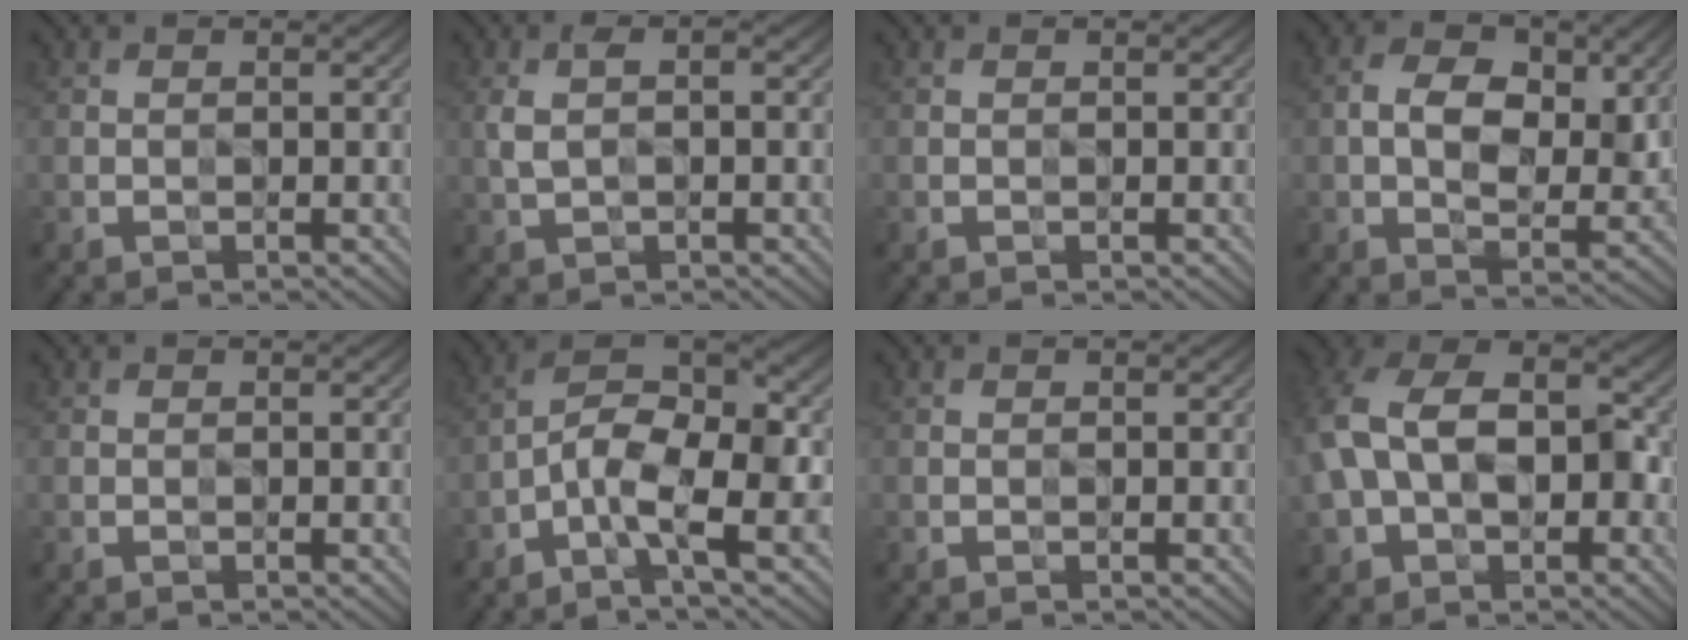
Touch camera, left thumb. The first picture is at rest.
{"total": 2.8, "force": [0.3, 1.6, 2.3], "torque": [-0.056, 0.000, 0.006]}
{"total": 0.0}
{"total": 7.0, "force": [1.3, 4.3, 5.3], "torque": [-0.093, -0.004, 0.019]}
{"total": 0.0}
{"total": 9.3, "force": [-4.2, 3.1, 7.8], "torque": [-0.139, 0.005, -0.087]}
{"total": 0.0}
{"total": 13.3, "force": [-0.1, 9.1, 9.7], "torque": [-0.213, 0.008, 0.006]}